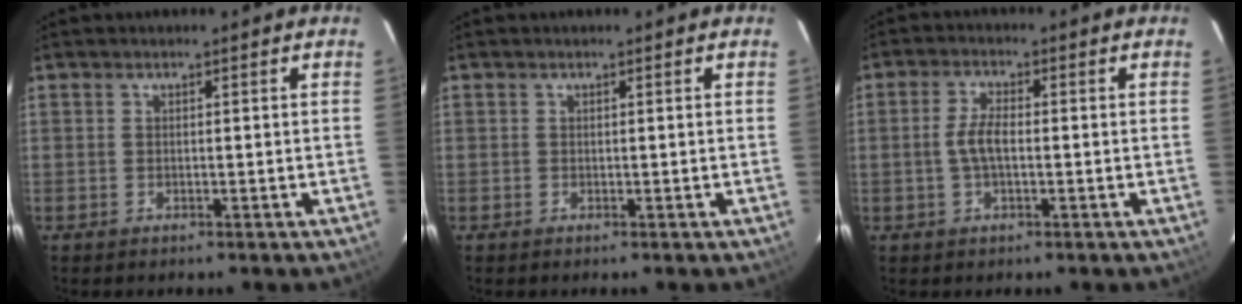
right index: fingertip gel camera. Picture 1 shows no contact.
{"total": 0.0}
{"total": 4.1, "force": [-0.6, 1.5, 3.8], "torque": [-0.081, 0.005, -0.012]}